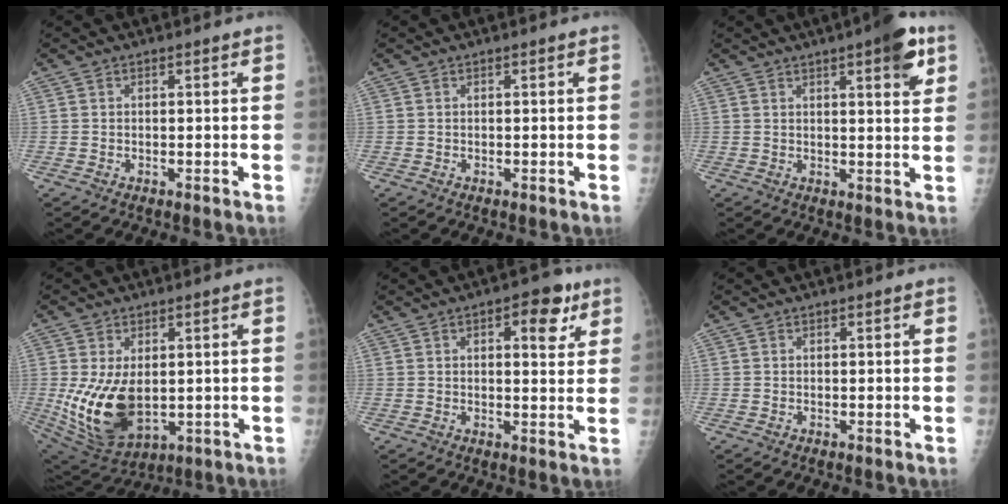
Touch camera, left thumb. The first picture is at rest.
{"total": 0.0}
{"total": 8.3, "force": [4.3, 2.0, 6.8], "torque": [-0.077, -0.014, 0.051]}
{"total": 13.9, "force": [-0.5, 8.3, 11.1], "torque": [-0.199, -0.017, 0.019]}
{"total": 9.4, "force": [4.1, 4.6, 7.1], "torque": [-0.057, -0.008, 0.047]}
{"total": 0.0}